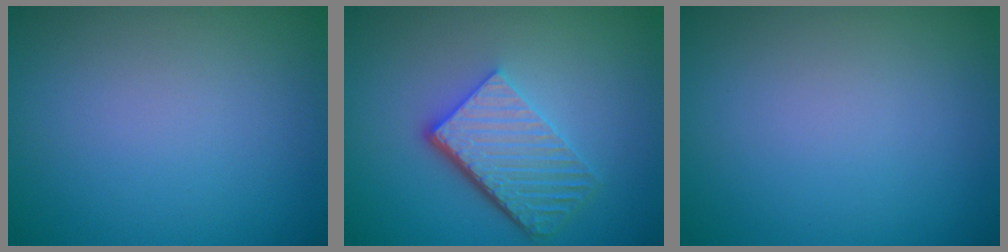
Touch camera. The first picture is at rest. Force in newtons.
{"total": 5.6, "press": 3.9, "slide": 4.0}
{"total": 0.0}